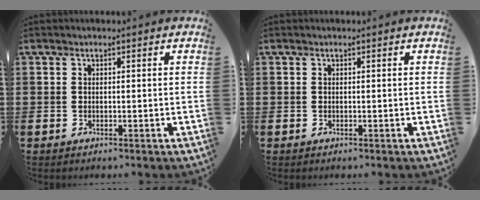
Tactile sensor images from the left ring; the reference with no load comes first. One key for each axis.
{"total": 0.0}